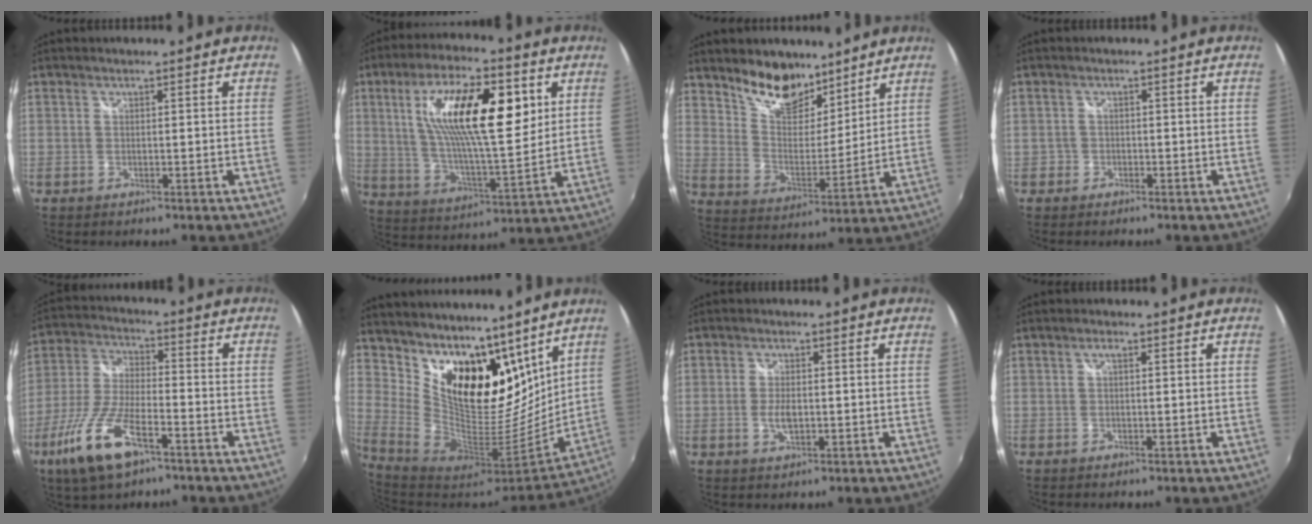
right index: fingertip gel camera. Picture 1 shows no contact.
{"total": 20.5, "force": [6.4, 6.5, 18.3], "torque": [-0.324, 0.010, 0.110]}
{"total": 12.3, "force": [9.5, 5.8, 5.2], "torque": [-0.094, 0.003, 0.171]}
{"total": 1.6, "force": [-0.9, 1.3, -0.2], "torque": [-0.003, 0.005, -0.016]}
{"total": 14.4, "force": [-8.0, 4.3, 11.2], "torque": [-0.249, -0.023, -0.158]}
{"total": 19.3, "force": [13.2, 10.2, 9.7], "torque": [-0.180, -0.007, 0.244]}
{"total": 3.6, "force": [-0.7, 1.7, 3.1], "torque": [-0.062, -0.004, -0.012]}
{"total": 0.9, "force": [0.2, 0.3, 0.8], "torque": [-0.014, 0.004, 0.000]}